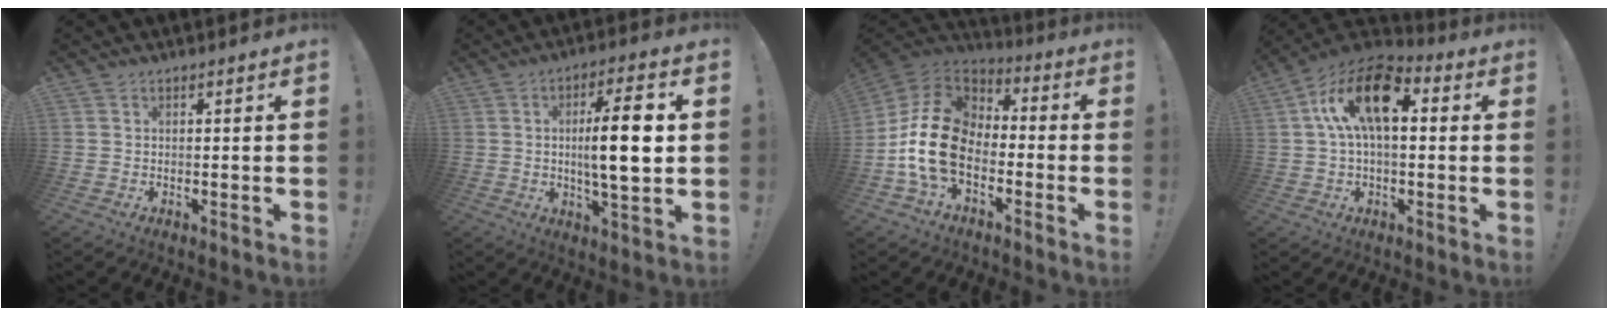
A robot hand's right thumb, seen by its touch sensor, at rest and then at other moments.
{"total": 13.3, "force": [0.8, 2.9, 13.0], "torque": [-0.218, 0.000, 0.002]}
{"total": 18.6, "force": [-4.3, 12.5, 13.1], "torque": [-0.248, 0.037, -0.064]}
{"total": 17.3, "force": [3.7, 9.3, 14.1], "torque": [-0.230, 0.008, 0.061]}